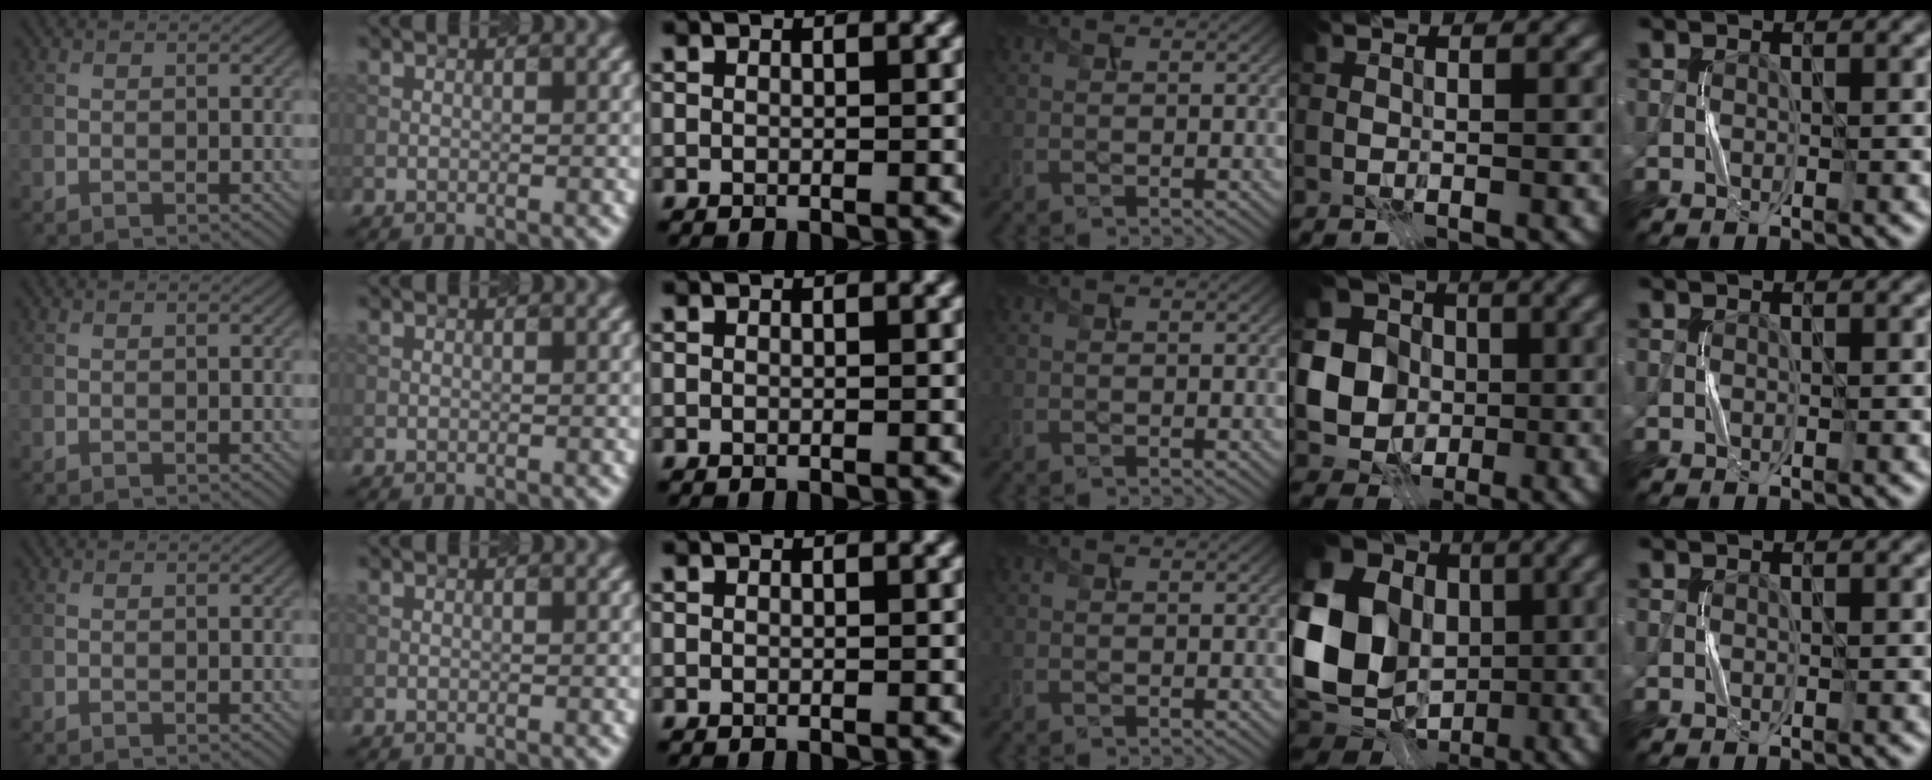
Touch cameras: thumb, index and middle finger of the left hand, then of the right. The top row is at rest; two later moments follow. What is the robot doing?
{"motion": "press", "object": "calculator"}